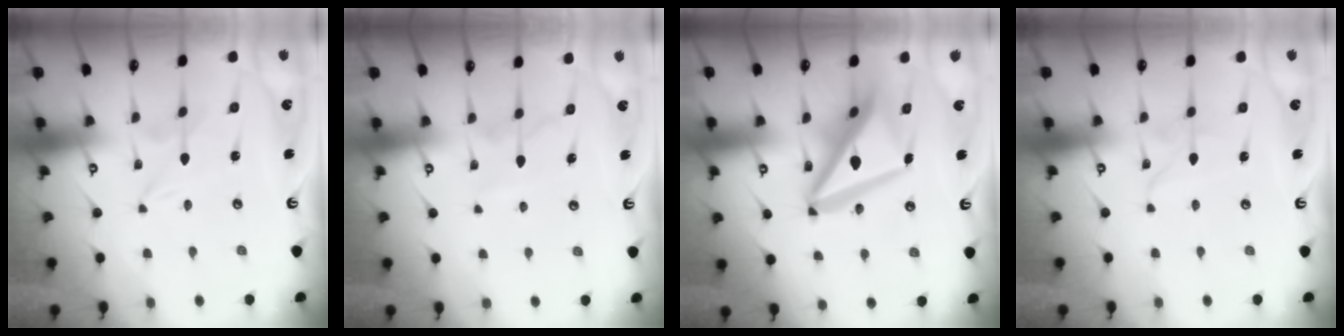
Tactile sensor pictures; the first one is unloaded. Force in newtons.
{"total": 7.2, "press": 7.1, "slide": 0.7}
{"total": 17.0, "press": 16.9, "slide": 2.0}
{"total": 2.1, "press": 2.1, "slide": 0.1}